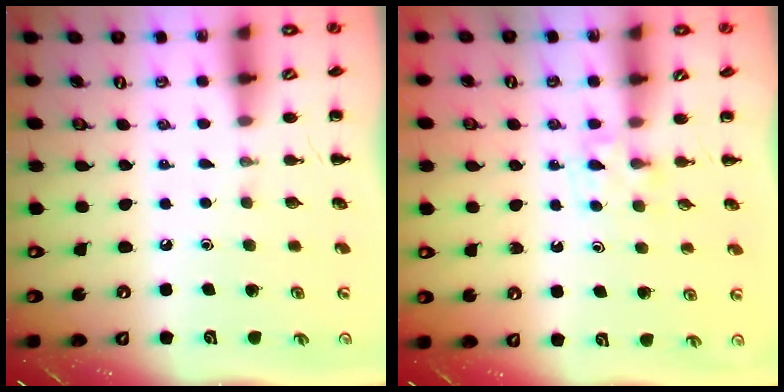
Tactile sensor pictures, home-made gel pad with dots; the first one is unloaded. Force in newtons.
{"total": 4.8, "press": 4.6, "slide": 1.4}